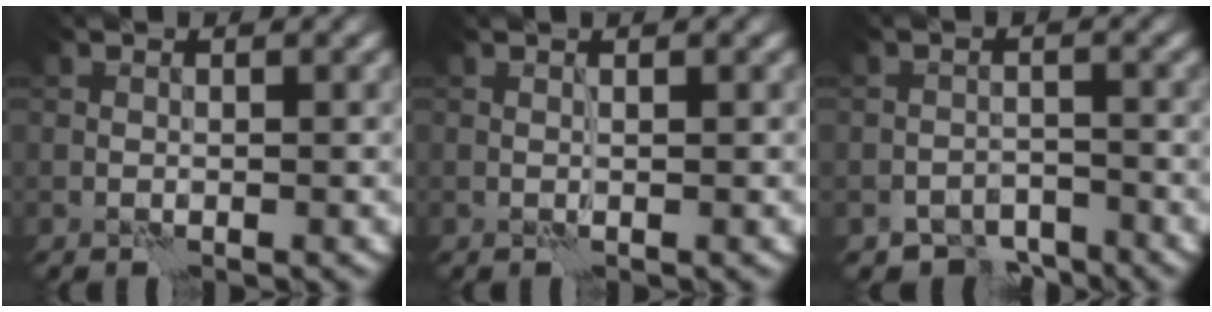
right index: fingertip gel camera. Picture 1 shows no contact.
{"total": 0.6, "force": [0.2, -0.5, -0.2], "torque": [0.001, 0.001, 0.003]}
{"total": 3.7, "force": [-3.3, 1.6, 0.6], "torque": [0.005, 0.002, -0.057]}